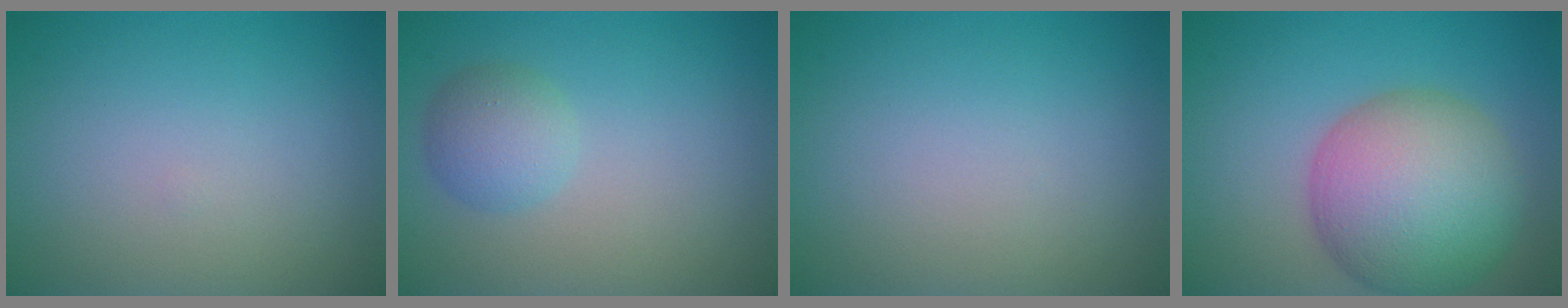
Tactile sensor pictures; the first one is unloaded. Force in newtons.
{"total": 2.6, "press": 2.6, "slide": 0.1}
{"total": 0.0}
{"total": 10.2, "press": 10.2, "slide": 0.4}